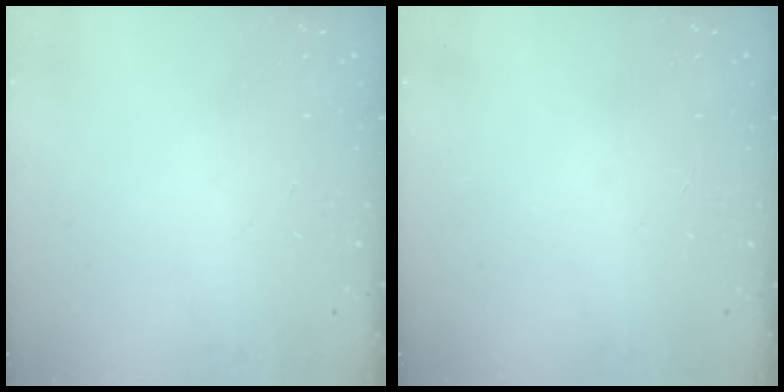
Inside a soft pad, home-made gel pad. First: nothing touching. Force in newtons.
{"total": 0.0}